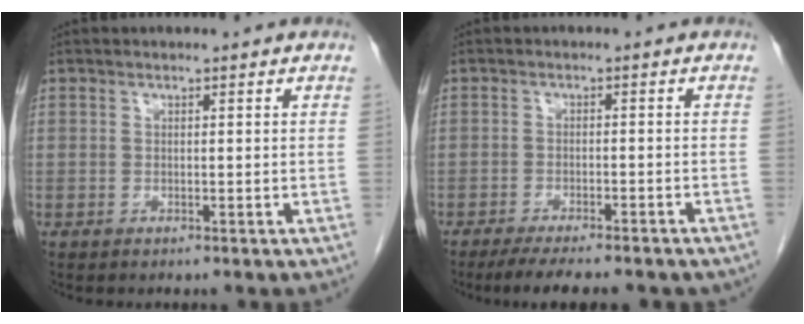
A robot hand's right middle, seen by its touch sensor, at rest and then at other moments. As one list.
[{"total": 11.0, "force": [-9.2, 2.2, 5.6], "torque": [-0.072, -0.008, -0.123]}]